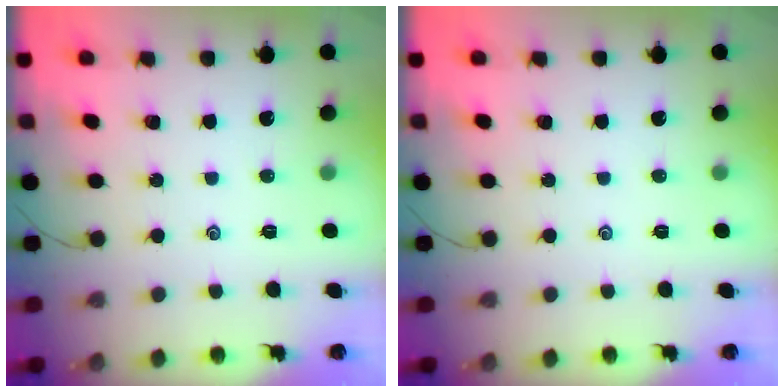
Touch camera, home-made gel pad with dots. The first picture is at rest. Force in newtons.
{"total": 0.0}